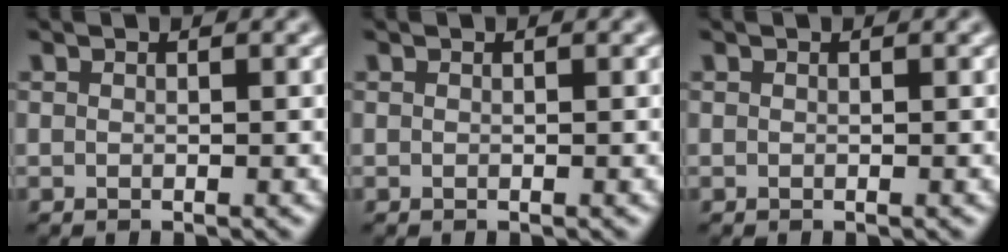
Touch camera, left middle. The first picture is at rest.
{"total": 0.0}
{"total": 0.0}